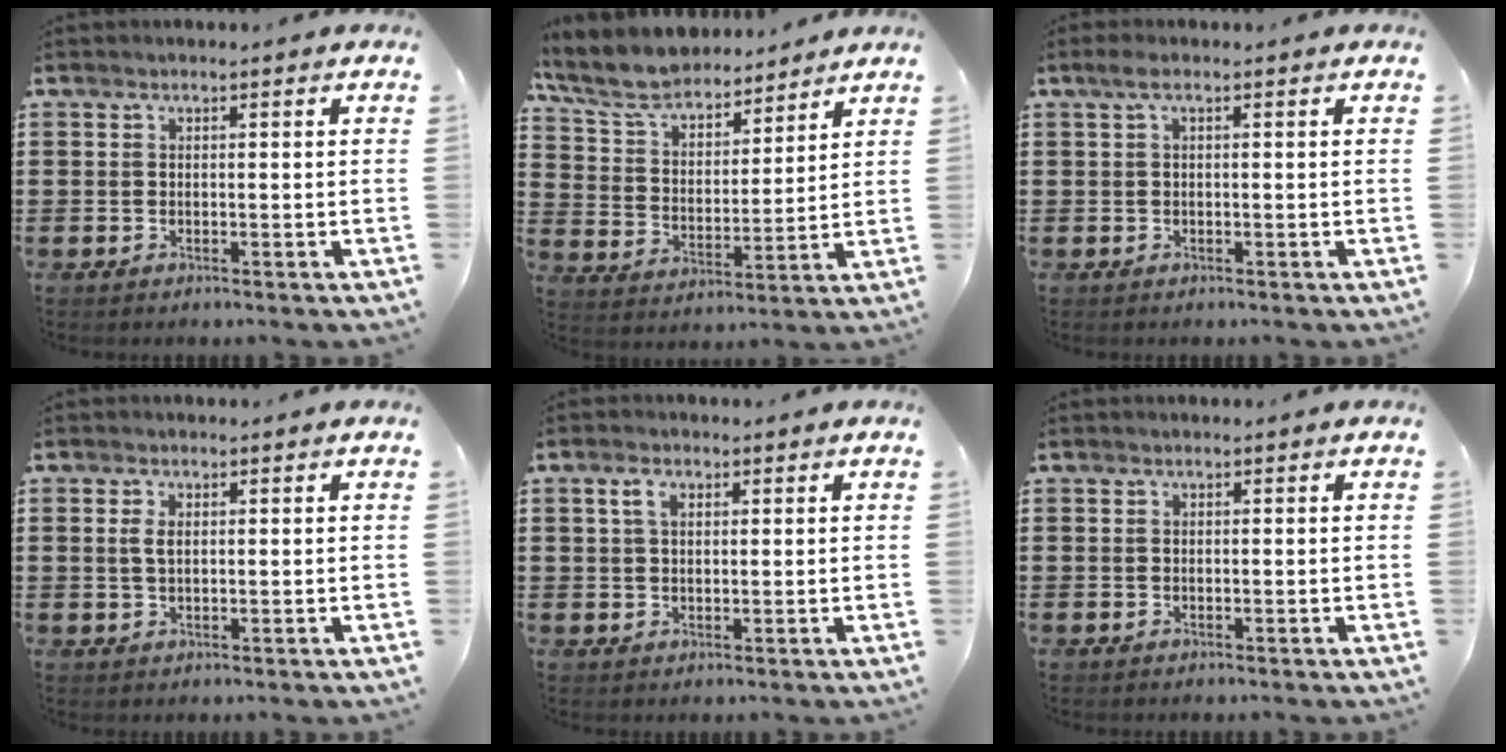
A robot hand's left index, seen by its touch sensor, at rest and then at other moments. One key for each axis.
{"total": 7.9, "fx": 7.2, "fy": 2.1, "fz": 2.6, "tx": -0.086, "ty": -0.036, "tz": 0.126}
{"total": 1.7, "fx": 0.0, "fy": 0.4, "fz": 1.6, "tx": -0.030, "ty": 0.001, "tz": 0.000}
{"total": 2.2, "fx": 0.4, "fy": 1.0, "fz": 1.9, "tx": -0.048, "ty": 0.002, "tz": 0.003}
{"total": 2.7, "fx": 1.2, "fy": 1.8, "fz": 1.6, "tx": -0.039, "ty": 0.009, "tz": 0.021}
{"total": 0.0}